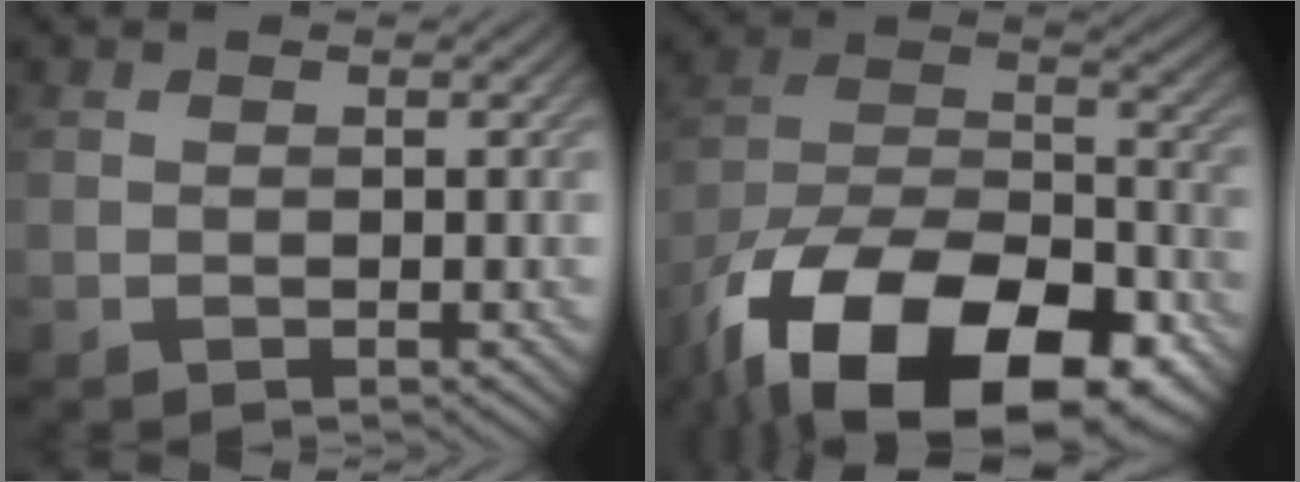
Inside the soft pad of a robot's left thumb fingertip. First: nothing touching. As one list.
[{"total": 20.9, "force": [-13.1, 10.3, 12.6], "torque": [-0.244, -0.060, -0.192]}]